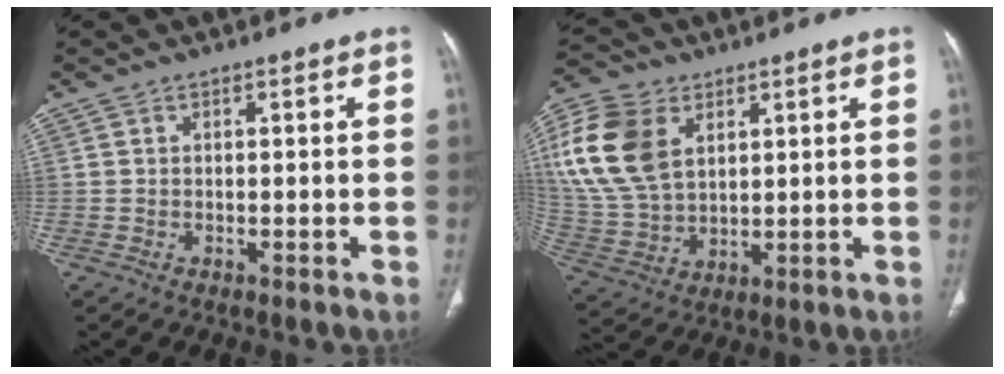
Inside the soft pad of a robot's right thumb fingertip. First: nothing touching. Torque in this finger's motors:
{"motor_torque": [-0.87, 1.62, 1.24, 0.55, 0.45]}